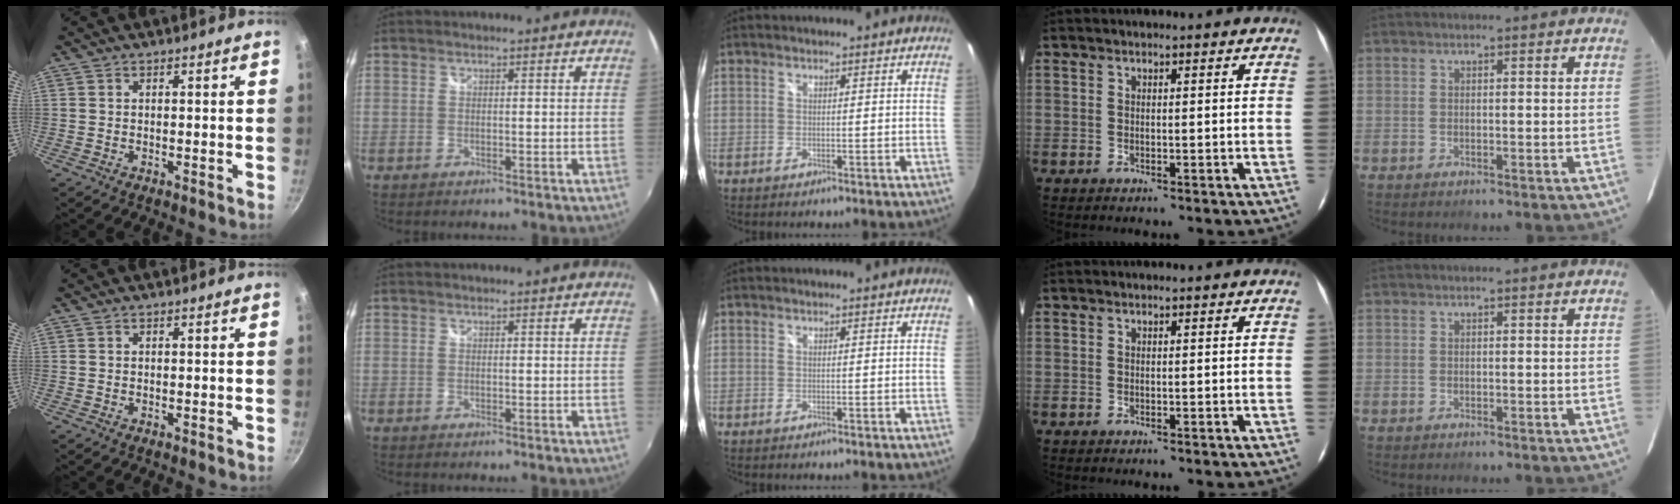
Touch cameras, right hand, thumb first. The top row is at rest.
{}